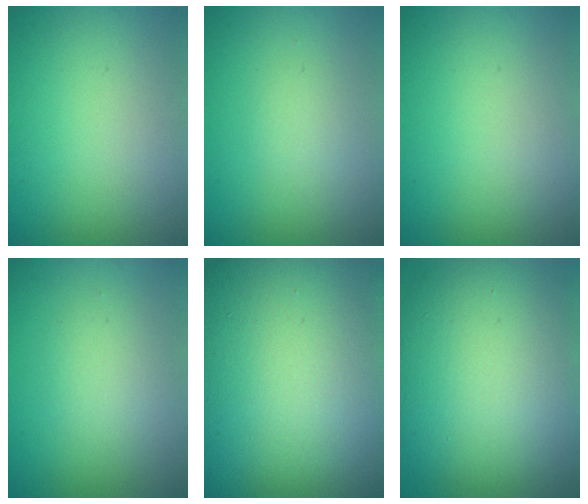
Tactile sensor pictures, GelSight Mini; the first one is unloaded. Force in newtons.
{"total": 1.2, "press": 1.2, "slide": 0.1}
{"total": 0.0}
{"total": 2.1, "press": 2.1, "slide": 0.1}
{"total": 25.5, "press": 25.5, "slide": 1.0}
{"total": 13.4, "press": 13.4, "slide": 0.4}